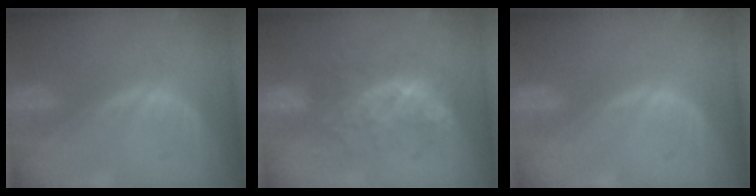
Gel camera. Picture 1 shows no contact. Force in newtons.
{"total": 8.0, "press": 7.6, "slide": 2.4}
{"total": 0.0}